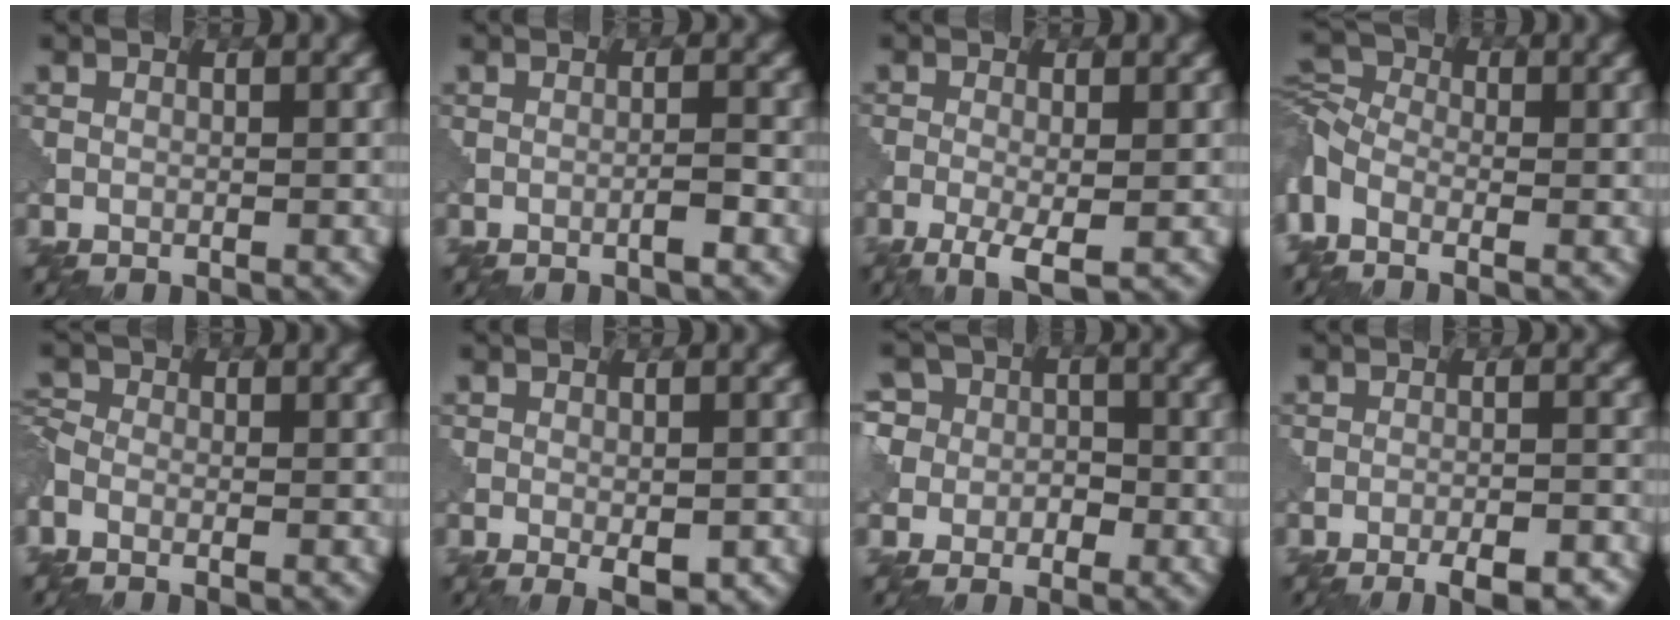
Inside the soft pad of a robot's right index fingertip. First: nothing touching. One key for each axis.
{"total": 1.1, "fx": -1.0, "fy": -0.3, "fz": 0.5, "tx": -0.008, "ty": 0.005, "tz": -0.019}
{"total": 3.1, "fx": -1.8, "fy": 0.5, "fz": 2.5, "tx": -0.053, "ty": -0.007, "tz": -0.031}
{"total": 3.5, "fx": -1.9, "fy": 2.2, "fz": 2.1, "tx": -0.062, "ty": -0.007, "tz": -0.049}
{"total": 1.8, "fx": -0.8, "fy": 1.3, "fz": 1.0, "tx": -0.031, "ty": 0.002, "tz": -0.034}
{"total": 1.7, "fx": -1.1, "fy": 0.1, "fz": 1.3, "tx": -0.027, "ty": -0.009, "tz": -0.010}
{"total": 4.8, "fx": -0.8, "fy": 4.7, "fz": 0.4, "tx": -0.005, "ty": 0.024, "tz": -0.049}
{"total": 5.0, "fx": -4.2, "fy": 1.1, "fz": 2.5, "tx": -0.017, "ty": 0.005, "tz": -0.050}